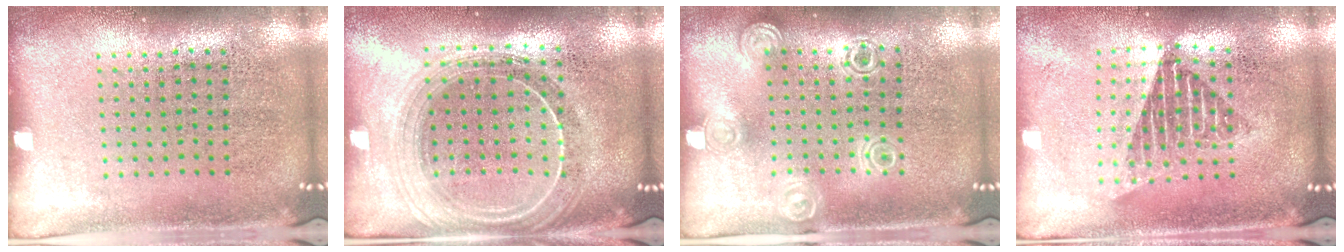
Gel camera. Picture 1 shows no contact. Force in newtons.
{"total": 2.1, "press": 1.9, "slide": 1.0}
{"total": 1.3, "press": 1.2, "slide": 0.4}
{"total": 1.7, "press": 1.4, "slide": 1.1}